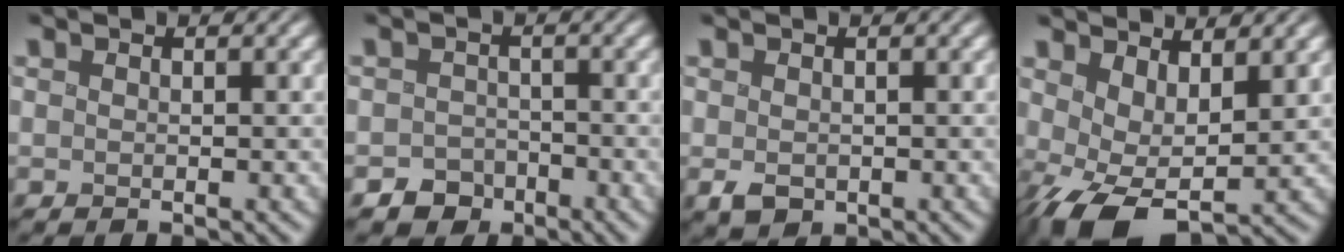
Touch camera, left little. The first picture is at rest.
{"total": 2.7, "force": [-1.9, 1.9, 0.2], "torque": [0.011, -0.002, -0.036]}
{"total": 1.3, "force": [-0.2, 1.1, 0.8], "torque": [-0.013, -0.002, -0.001]}
{"total": 6.2, "force": [-0.6, 3.3, 5.2], "torque": [-0.104, -0.014, -0.008]}